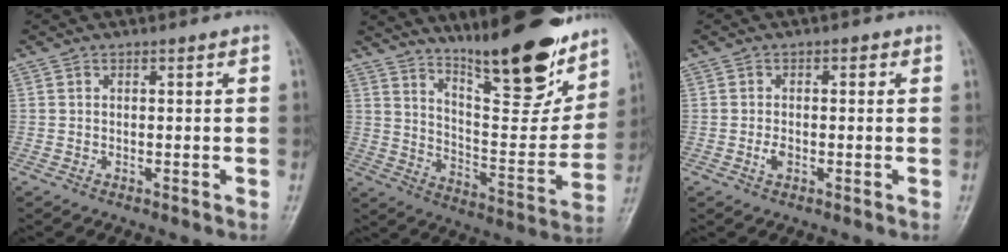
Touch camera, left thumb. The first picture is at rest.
{"total": 22.1, "force": [16.1, 5.9, 14.0], "torque": [-0.163, -0.096, 0.255]}
{"total": 2.5, "force": [-0.4, 1.7, 1.8], "torque": [-0.022, 0.004, -0.012]}